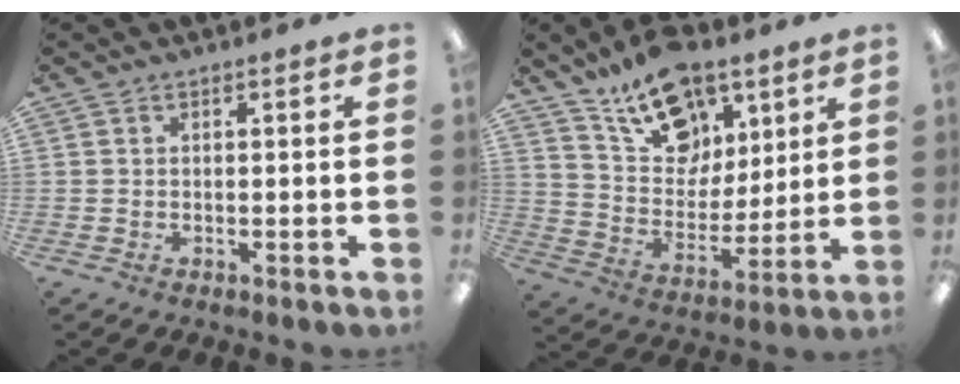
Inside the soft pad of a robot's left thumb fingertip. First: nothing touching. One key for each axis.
{"total": 17.2, "fx": 11.3, "fy": 10.8, "fz": 7.1, "tx": -0.111, "ty": -0.066, "tz": 0.208}